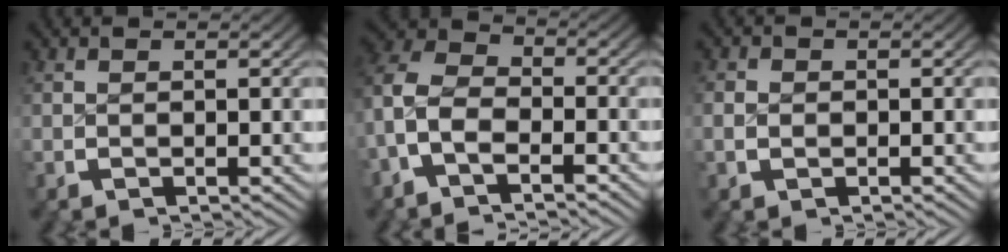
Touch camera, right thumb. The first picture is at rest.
{"total": 7.3, "force": [-1.6, 5.5, 4.6], "torque": [-0.099, -0.028, -0.031]}
{"total": 1.3, "force": [-0.3, 1.1, 0.6], "torque": [-0.013, -0.003, -0.006]}